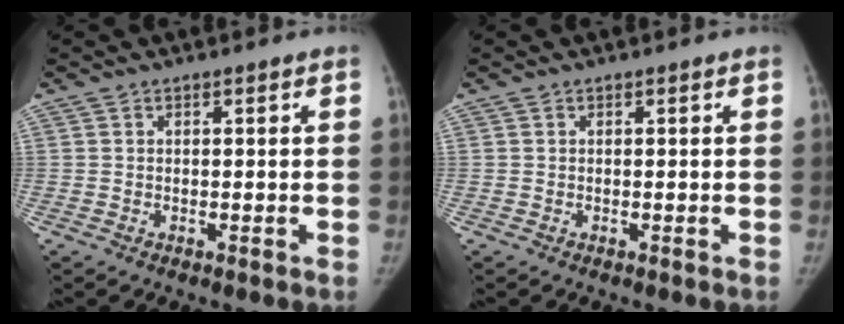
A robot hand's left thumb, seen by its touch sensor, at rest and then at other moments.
{"total": 0.0}